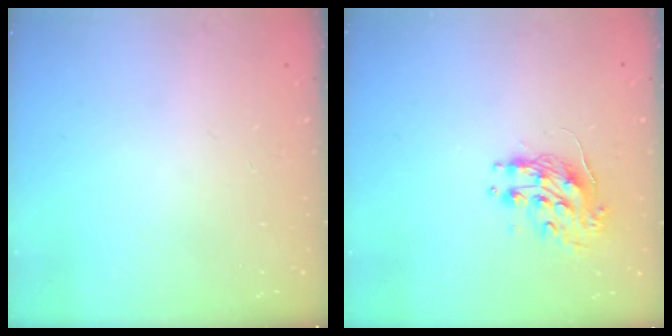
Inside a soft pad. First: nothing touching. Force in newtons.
{"total": 9.4, "press": 9.4, "slide": 0.6}